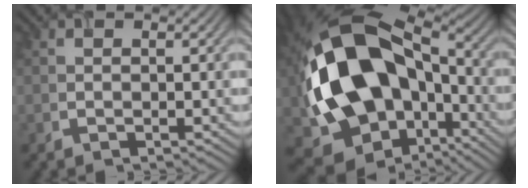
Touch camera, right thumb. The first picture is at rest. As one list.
[{"total": 20.0, "force": [-1.8, 14.5, 13.7], "torque": [-0.323, -0.034, -0.008]}]